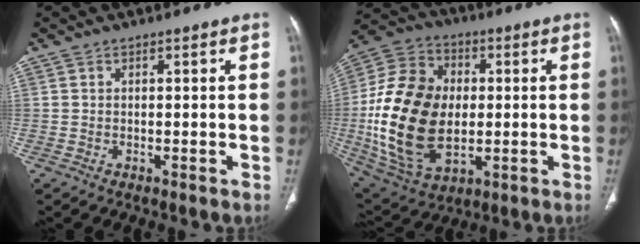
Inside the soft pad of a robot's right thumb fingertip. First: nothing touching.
{"total": 23.5, "force": [-1.0, 15.5, 17.7], "torque": [-0.340, 0.001, -0.004]}